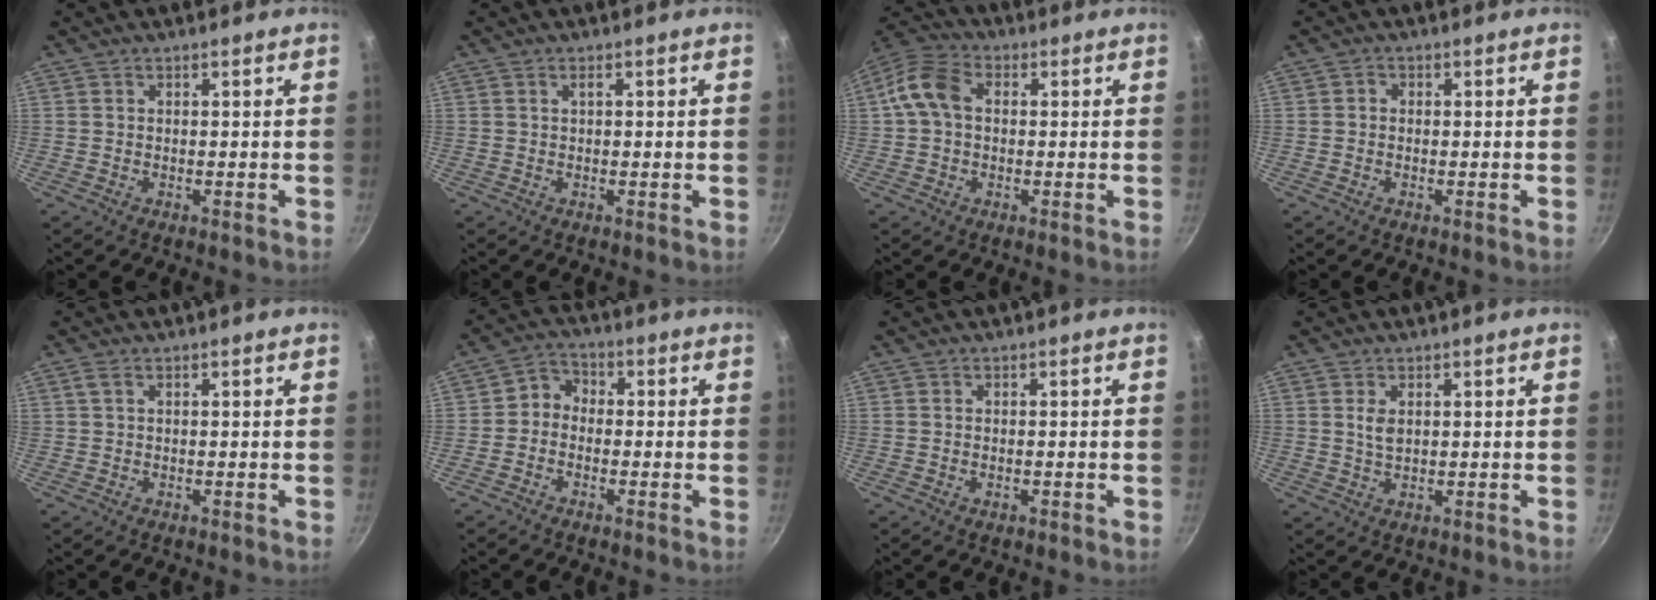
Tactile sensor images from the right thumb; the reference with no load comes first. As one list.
[{"total": 1.0, "force": [0.3, 0.3, 0.9], "torque": [-0.015, 0.002, 0.003]}, {"total": 8.7, "force": [0.8, 6.4, 5.9], "torque": [-0.103, 0.023, -0.001]}, {"total": 1.2, "force": [0.0, 1.1, 0.6], "torque": [-0.009, 0.006, -0.003]}, {"total": 1.2, "force": [0.5, 0.5, 0.9], "torque": [-0.020, 0.004, 0.013]}, {"total": 3.8, "force": [-1.0, 3.2, 1.9], "torque": [-0.016, 0.022, -0.034]}, {"total": 0.7, "force": [-0.2, 0.3, 0.5], "torque": [-0.009, 0.002, -0.004]}, {"total": 2.6, "force": [0.8, 1.5, 2.0], "torque": [-0.036, -0.006, 0.016]}]